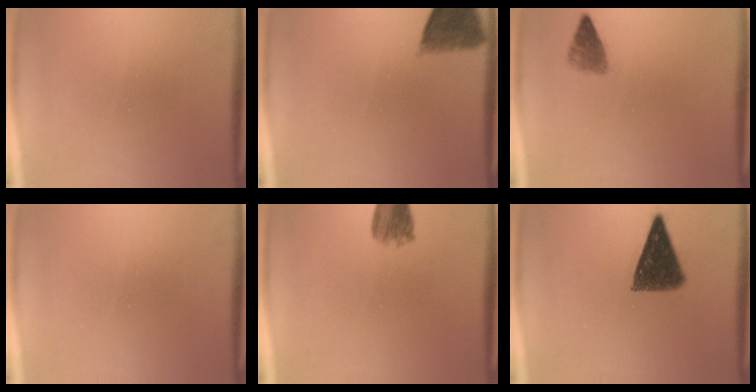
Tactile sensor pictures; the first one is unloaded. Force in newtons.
{"total": 5.5}
{"total": 2.2}
{"total": 0.0}
{"total": 4.2}
{"total": 9.9}